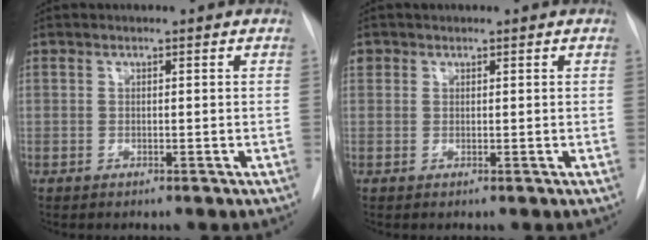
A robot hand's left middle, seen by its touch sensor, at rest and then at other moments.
{"total": 1.2, "force": [0.6, 1.0, 0.1], "torque": [0.009, 0.008, 0.009]}